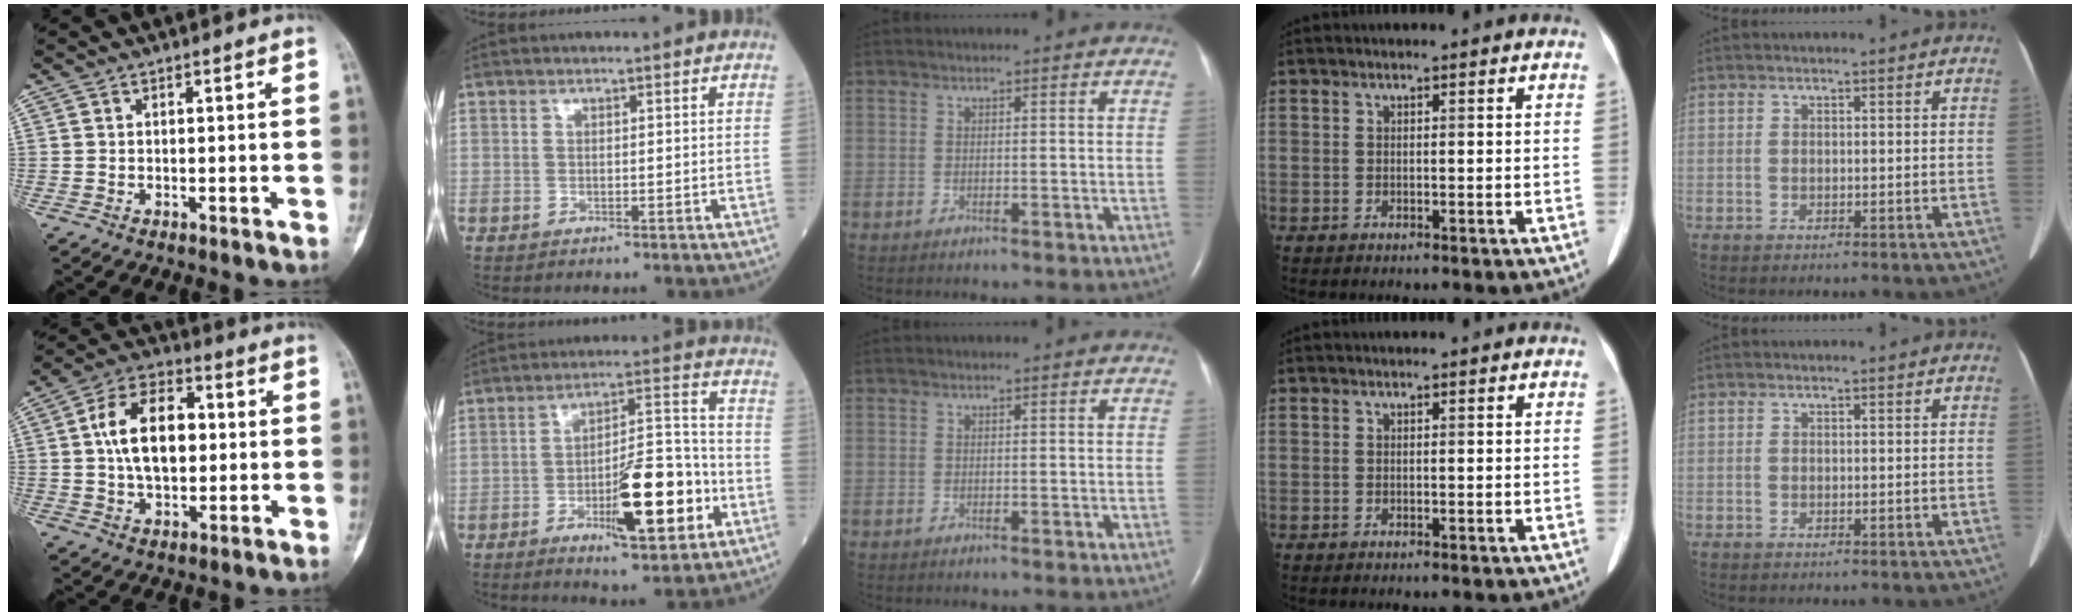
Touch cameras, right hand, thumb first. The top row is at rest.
{"thumb": {"total": 13.8, "force": [1.4, 8.4, 10.9], "torque": [-0.172, 0.016, 0.020]}, "index": {"total": 14.4, "force": [-5.2, 3.4, 13.0], "torque": [-0.200, 0.007, -0.075]}}